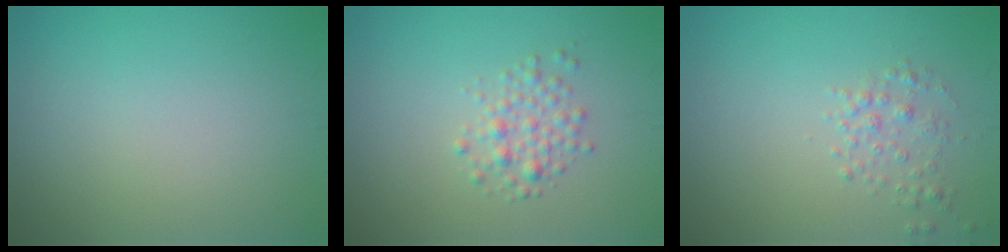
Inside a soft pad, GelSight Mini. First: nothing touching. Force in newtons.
{"total": 2.1, "press": 2.1, "slide": 0.1}
{"total": 1.6, "press": 1.6, "slide": 0.1}